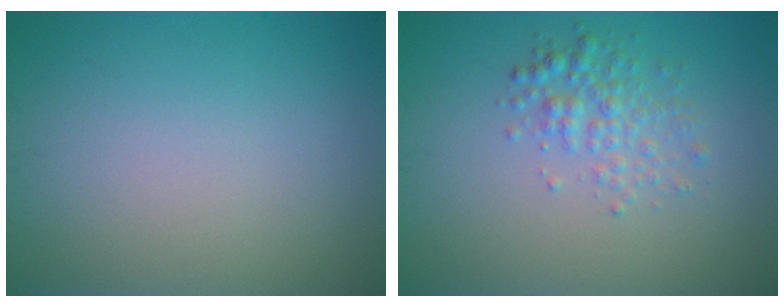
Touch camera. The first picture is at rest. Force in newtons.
{"total": 2.5, "press": 2.5, "slide": 0.1}